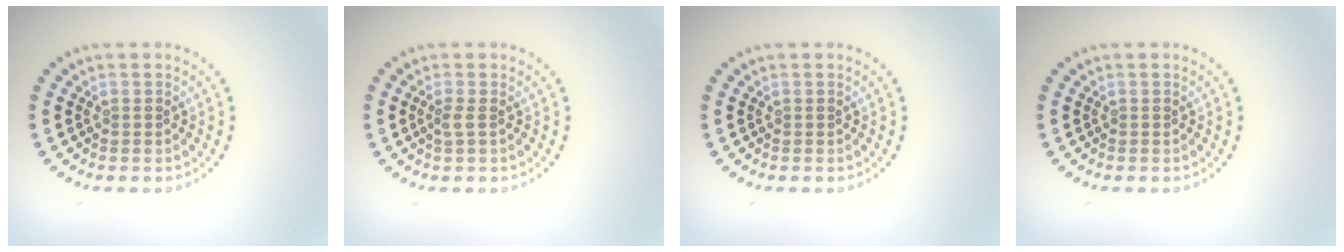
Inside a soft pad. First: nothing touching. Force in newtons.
{"total": 1.0, "press": 0.8, "slide": 0.6}
{"total": 0.0}
{"total": 0.0}